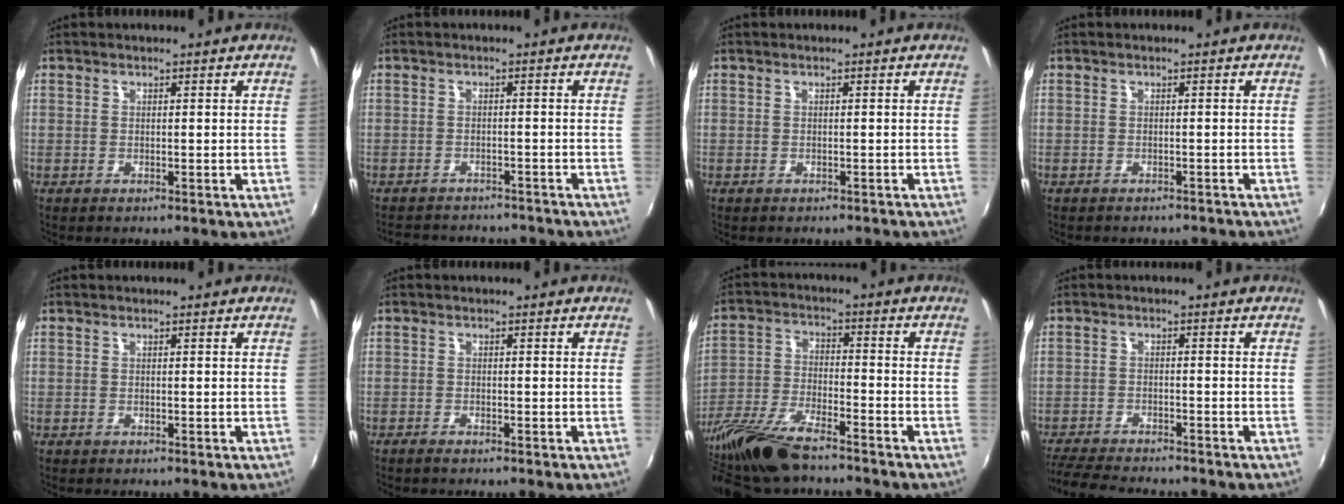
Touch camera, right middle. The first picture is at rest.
{"total": 10.6, "force": [-9.5, 3.1, 3.6], "torque": [-0.080, -0.008, -0.129]}
{"total": 1.1, "force": [-1.0, 0.4, 0.4], "torque": [-0.010, -0.002, -0.011]}
{"total": 4.3, "force": [-3.9, 1.2, 1.3], "torque": [-0.028, -0.008, -0.047]}
{"total": 0.0}
{"total": 1.2, "force": [-1.1, 0.2, 0.6], "torque": [-0.014, -0.004, -0.022]}
{"total": 15.6, "force": [-12.5, 3.6, 8.7], "torque": [-0.190, -0.036, -0.234]}
{"total": 8.7, "force": [-8.0, 0.8, 3.2], "torque": [-0.090, -0.021, -0.137]}